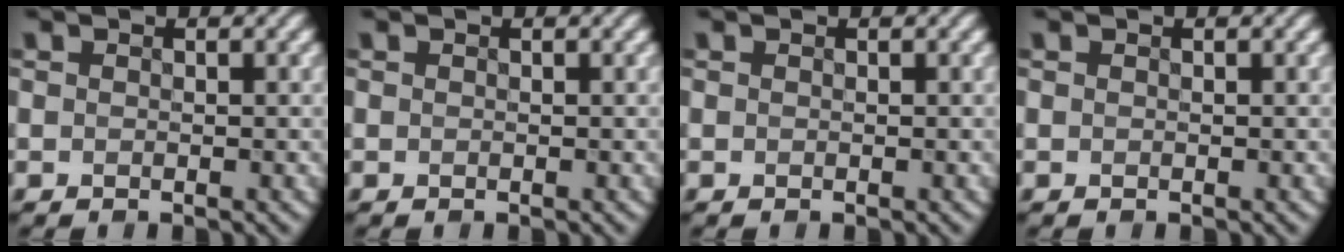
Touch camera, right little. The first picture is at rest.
{"total": 0.0}
{"total": 0.0}
{"total": 0.0}